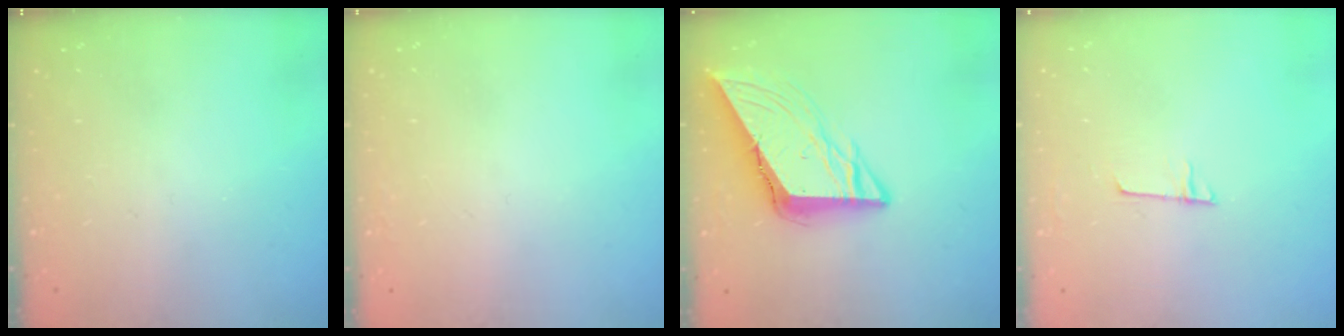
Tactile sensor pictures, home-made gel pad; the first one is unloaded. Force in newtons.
{"total": 1.6, "press": 1.5, "slide": 0.1}
{"total": 10.7, "press": 10.6, "slide": 1.3}
{"total": 4.4, "press": 4.4, "slide": 0.5}